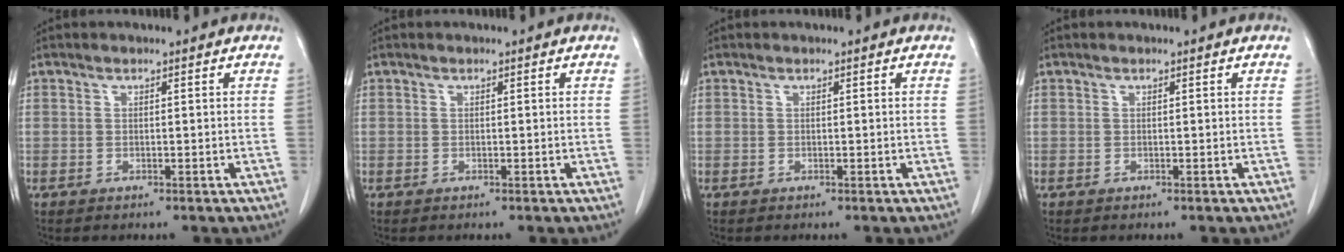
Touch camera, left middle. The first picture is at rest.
{"total": 0.0}
{"total": 0.0}
{"total": 0.0}